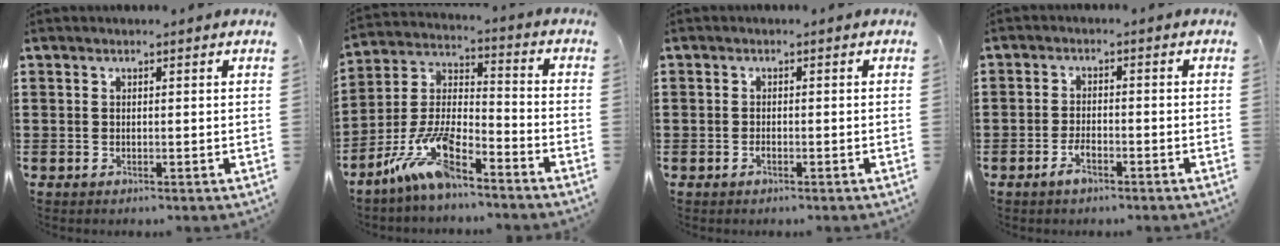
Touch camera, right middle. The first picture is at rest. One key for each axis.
{"total": 10.8, "fx": -8.1, "fy": 2.8, "fz": 6.7, "tx": -0.160, "ty": 0.005, "tz": -0.162}
{"total": 0.8, "fx": -0.5, "fy": 0.4, "fz": 0.3, "tx": -0.008, "ty": -0.001, "tz": -0.011}
{"total": 2.8, "fx": -2.0, "fy": 1.2, "fz": 1.7, "tx": -0.038, "ty": 0.003, "tz": -0.039}